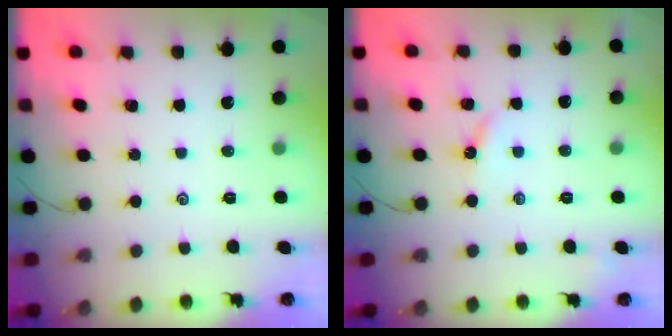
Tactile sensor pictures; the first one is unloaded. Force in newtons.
{"total": 4.6, "press": 4.6, "slide": 0.6}